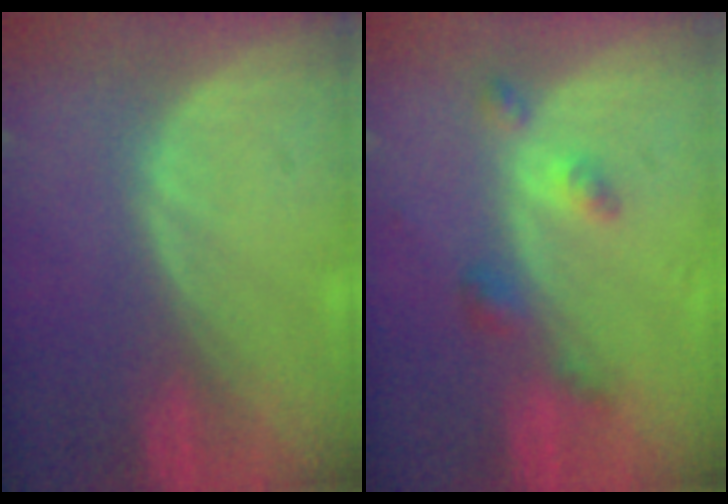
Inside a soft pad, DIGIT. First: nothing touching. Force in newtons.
{"total": 4.2, "press": 3.9, "slide": 1.6}